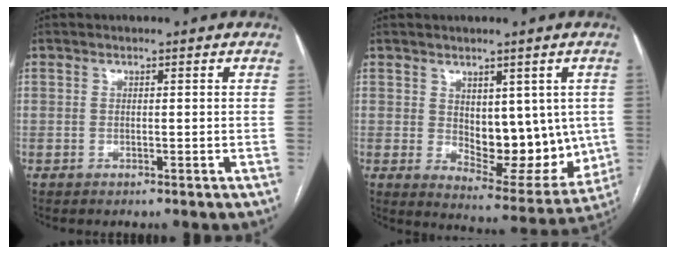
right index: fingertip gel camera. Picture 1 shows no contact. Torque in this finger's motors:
{"motor_torque": [0.94, 0.59, 0.19, 0.04]}